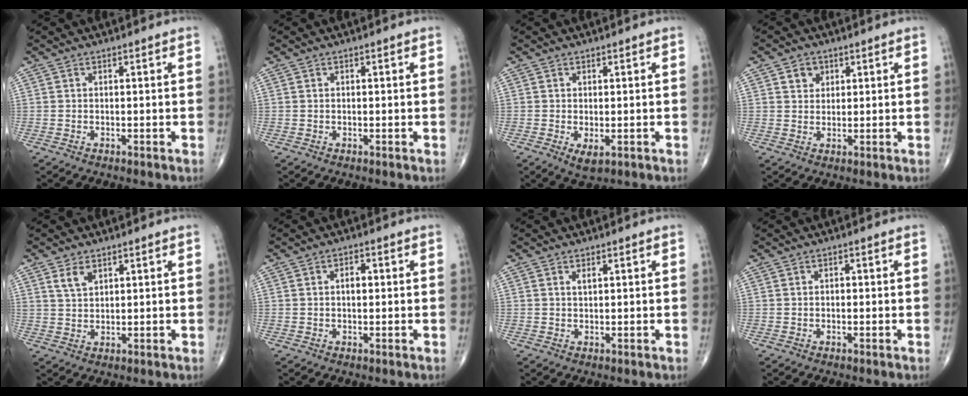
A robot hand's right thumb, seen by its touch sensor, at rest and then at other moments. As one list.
[{"total": 0.0}, {"total": 2.8, "force": [-0.8, 1.3, 2.4], "torque": [-0.042, -0.008, -0.008]}, {"total": 3.3, "force": [1.5, 2.7, 1.2], "torque": [0.000, -0.007, 0.023]}, {"total": 3.5, "force": [2.0, 1.9, 2.1], "torque": [-0.033, -0.009, 0.043]}, {"total": 2.4, "force": [0.3, 1.3, 1.9], "torque": [-0.027, 0.007, 0.002]}, {"total": 1.1, "force": [0.5, 0.5, 0.8], "torque": [-0.015, 0.002, 0.010]}, {"total": 0.8, "force": [-0.1, 0.5, 0.6], "torque": [-0.009, 0.003, -0.002]}]